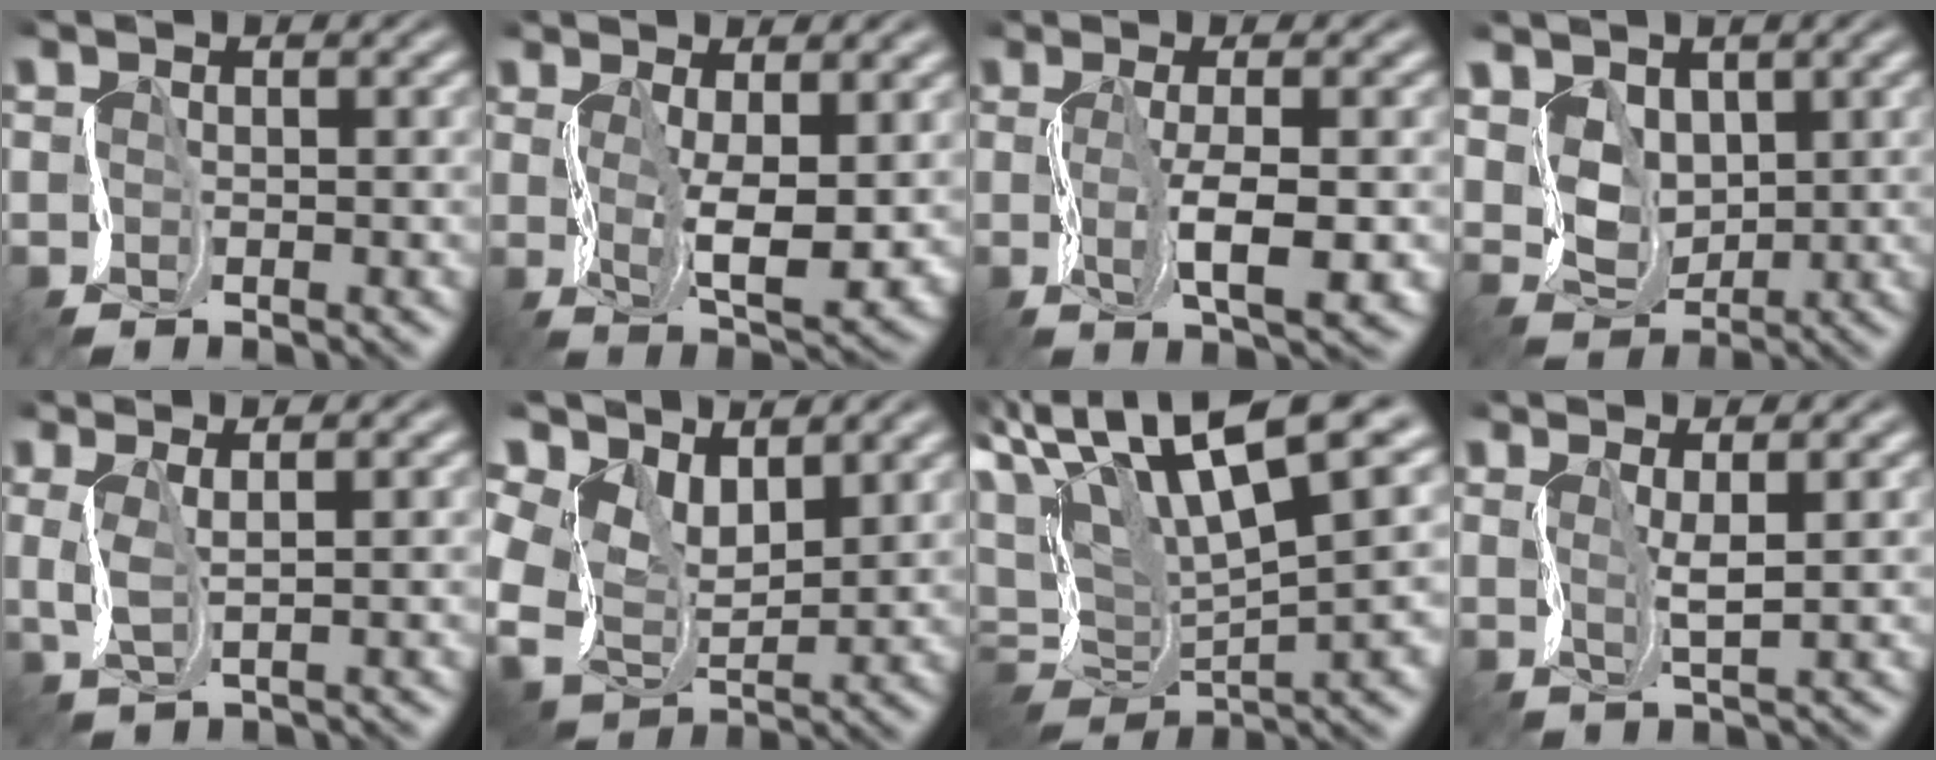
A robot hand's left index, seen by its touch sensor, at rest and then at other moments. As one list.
[{"total": 6.5, "force": [0.7, 2.2, 6.1], "torque": [-0.109, -0.008, 0.019]}, {"total": 5.1, "force": [-0.2, 1.3, 4.9], "torque": [-0.090, -0.001, 0.001]}, {"total": 3.8, "force": [2.3, 2.8, 1.2], "torque": [-0.047, -0.005, 0.048]}, {"total": 2.1, "force": [1.5, 0.4, 1.5], "torque": [-0.034, 0.006, 0.029]}, {"total": 7.3, "force": [3.6, 4.6, 4.4], "torque": [-0.110, -0.004, 0.069]}, {"total": 11.0, "force": [5.1, 3.2, 9.2], "torque": [-0.170, 0.025, 0.102]}, {"total": 2.1, "force": [1.6, 0.1, 1.3], "torque": [-0.030, 0.002, 0.032]}]